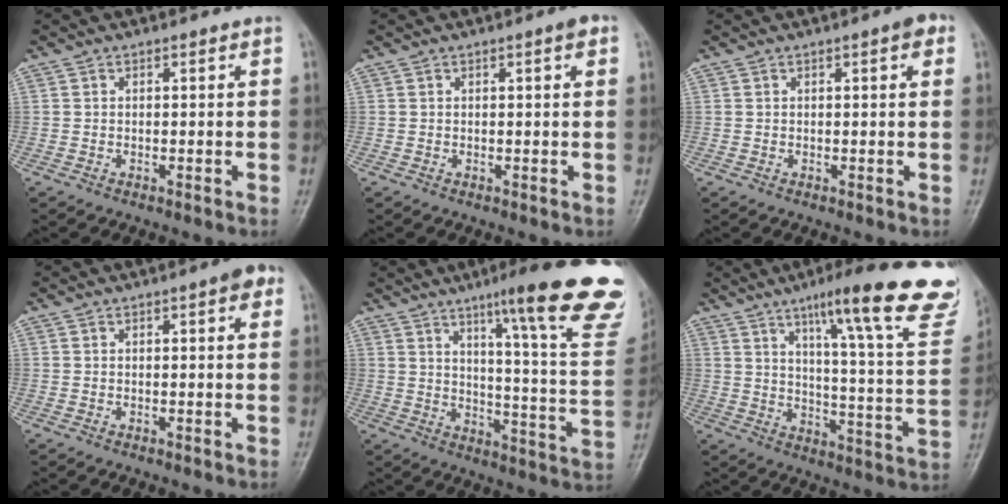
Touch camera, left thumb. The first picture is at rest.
{"total": 1.5, "force": [0.6, 0.3, 1.3], "torque": [-0.017, 0.003, 0.007]}
{"total": 2.3, "force": [0.9, 0.7, 2.0], "torque": [-0.018, 0.003, 0.009]}
{"total": 2.9, "force": [1.2, 0.9, 2.5], "torque": [-0.024, 0.004, 0.011]}
{"total": 25.7, "force": [15.7, 3.6, 20.0], "torque": [-0.237, -0.070, 0.209]}
{"total": 26.1, "force": [16.7, 4.2, 19.6], "torque": [-0.246, -0.065, 0.227]}